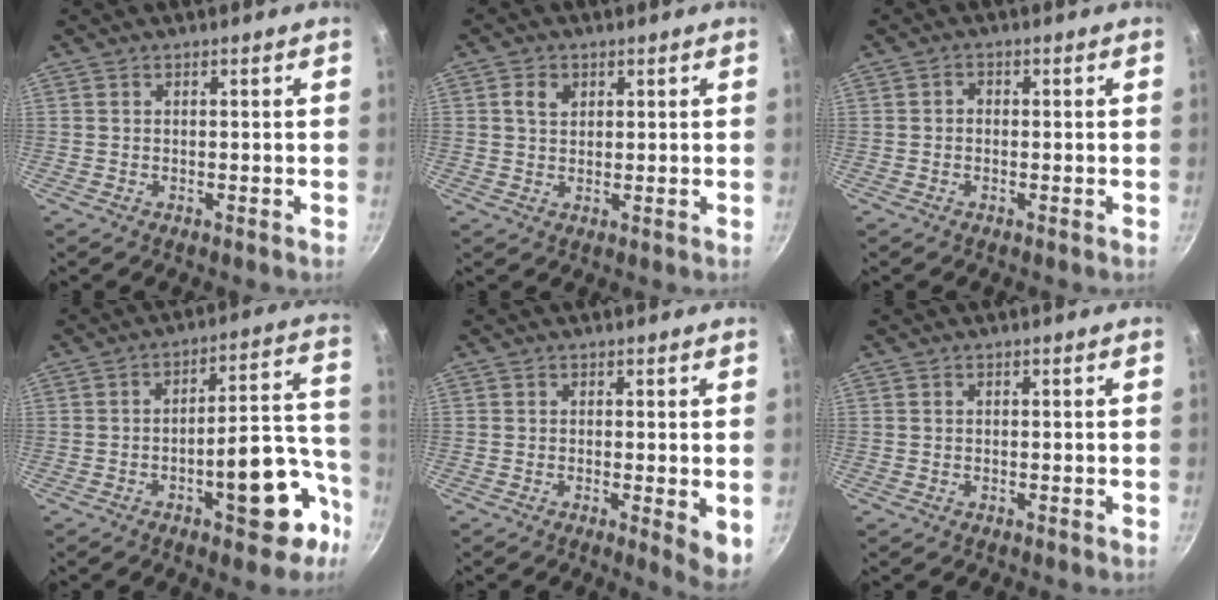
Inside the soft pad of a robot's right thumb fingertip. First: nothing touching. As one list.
[{"total": 3.3, "force": [1.1, 2.5, 1.8], "torque": [-0.021, 0.001, 0.019]}, {"total": 1.4, "force": [-0.3, 1.1, 0.7], "torque": [-0.012, 0.007, -0.007]}, {"total": 15.2, "force": [-6.6, 6.3, 12.2], "torque": [-0.119, 0.068, -0.086]}, {"total": 4.6, "force": [-0.3, 1.5, 4.4], "torque": [-0.048, -0.011, -0.005]}, {"total": 0.0}]